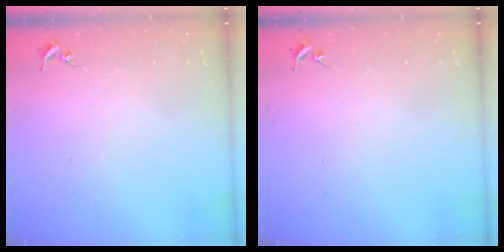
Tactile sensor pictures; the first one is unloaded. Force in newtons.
{"total": 0.0}